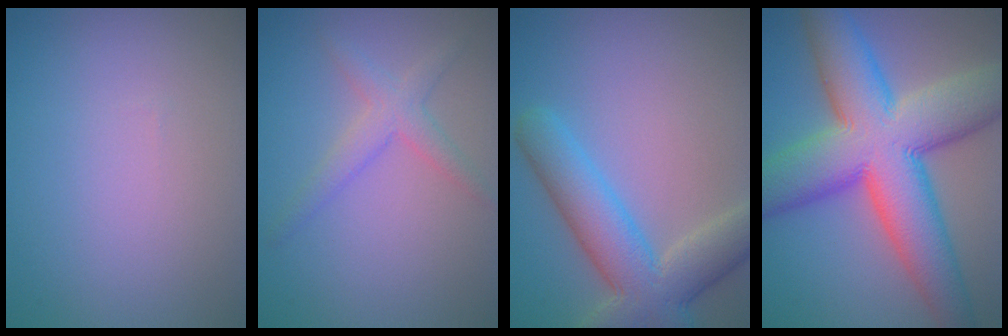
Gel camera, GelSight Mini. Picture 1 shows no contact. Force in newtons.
{"total": 1.9, "press": 1.9, "slide": 0.1}
{"total": 7.2, "press": 7.2, "slide": 0.5}
{"total": 13.9, "press": 13.9, "slide": 0.5}